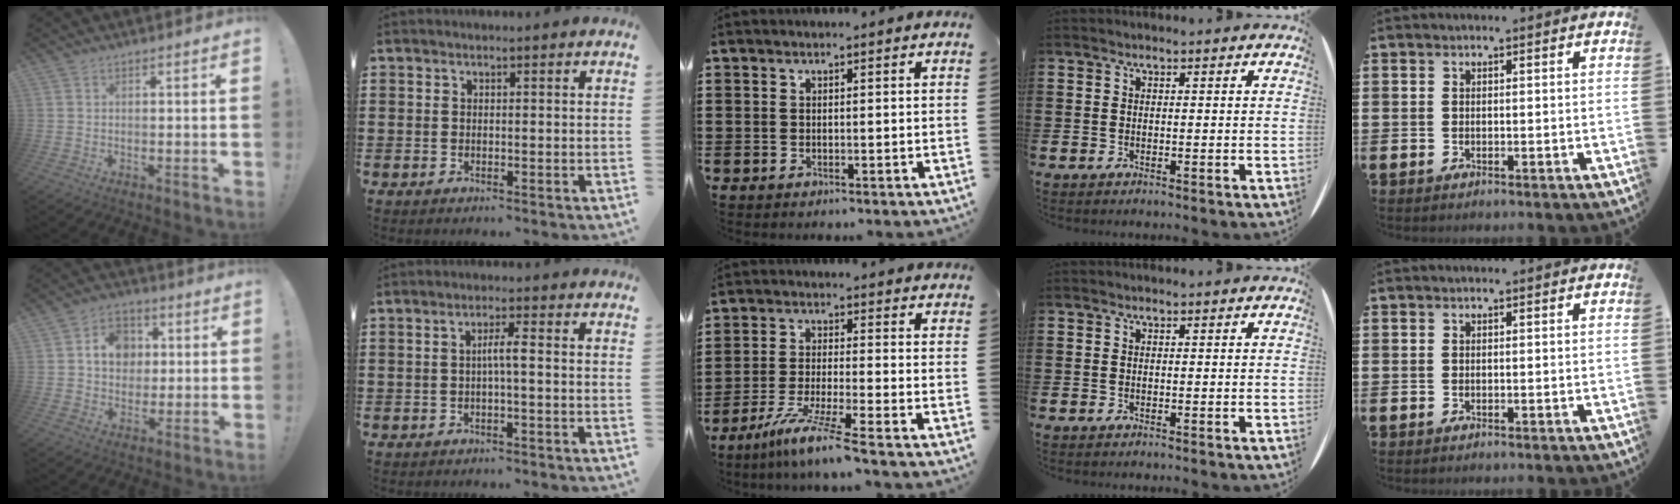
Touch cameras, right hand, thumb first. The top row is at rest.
{"thumb": {"total": 10.8, "force": [2.4, 9.4, 4.9], "torque": [-0.065, -0.001, 0.050]}, "index": {"total": 2.6, "force": [-0.4, 0.1, 2.6], "torque": [-0.050, 0.001, -0.010]}, "middle": {"total": 7.7, "force": [-6.2, -0.4, 4.5], "torque": [-0.099, -0.016, -0.121]}}